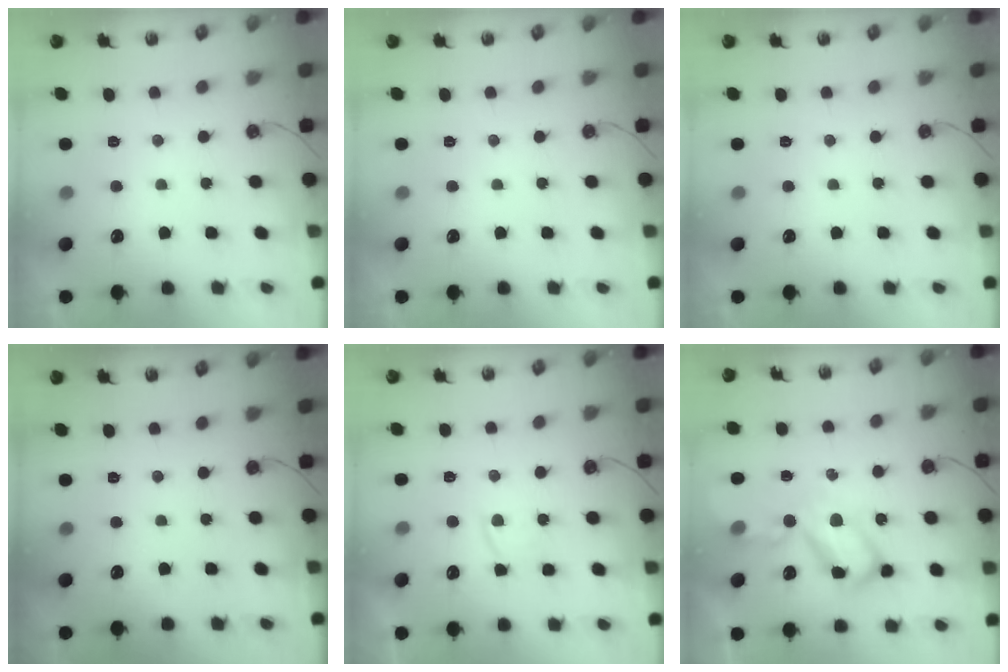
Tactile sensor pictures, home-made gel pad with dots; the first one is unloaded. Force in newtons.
{"total": 0.0}
{"total": 0.0}
{"total": 0.0}
{"total": 5.0, "press": 4.9, "slide": 0.7}
{"total": 16.4, "press": 16.2, "slide": 2.1}